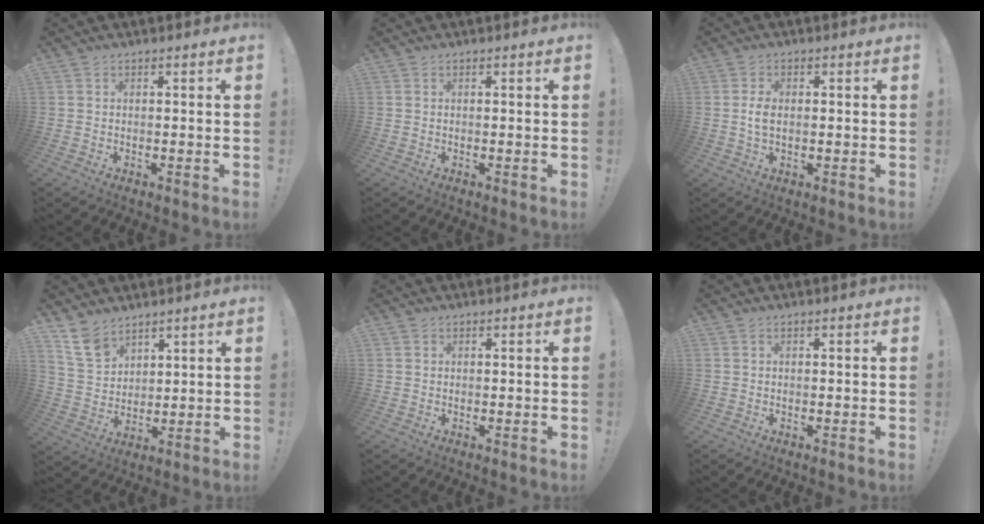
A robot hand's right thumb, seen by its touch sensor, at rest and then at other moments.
{"total": 0.0}
{"total": 3.7, "force": [-0.2, 2.1, 3.0], "torque": [-0.061, 0.004, -0.004]}
{"total": 9.9, "force": [7.3, 5.6, 3.6], "torque": [-0.069, -0.043, 0.145]}
{"total": 0.6, "force": [0.3, 0.5, 0.0], "torque": [0.006, -0.002, 0.005]}
{"total": 0.0}